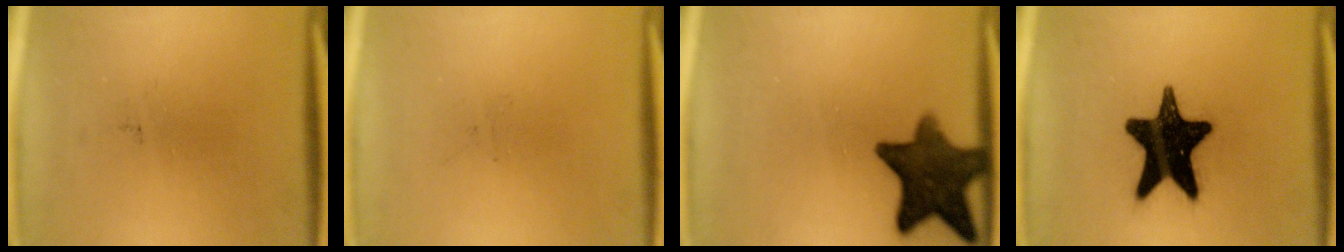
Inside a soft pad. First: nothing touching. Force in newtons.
{"total": 0.0}
{"total": 12.1}
{"total": 18.0}